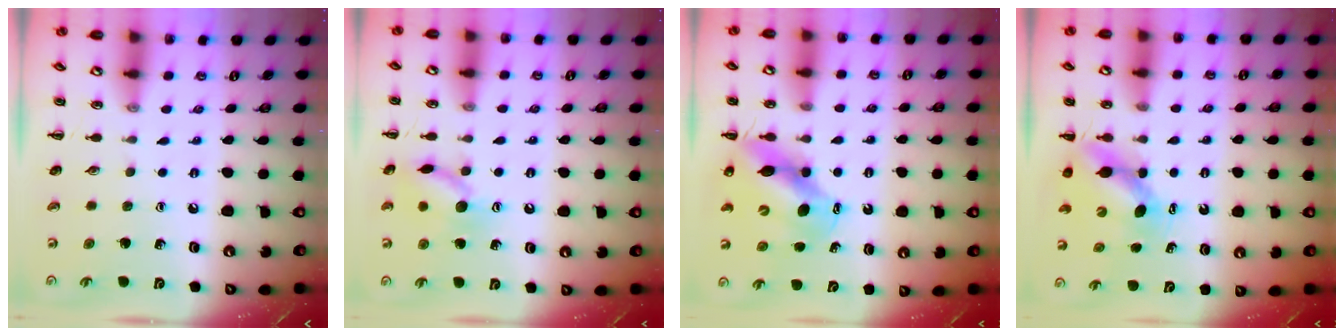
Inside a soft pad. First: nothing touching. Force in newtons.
{"total": 11.5, "press": 11.5, "slide": 0.7}
{"total": 10.5, "press": 10.1, "slide": 2.8}
{"total": 6.2, "press": 6.2, "slide": 0.5}